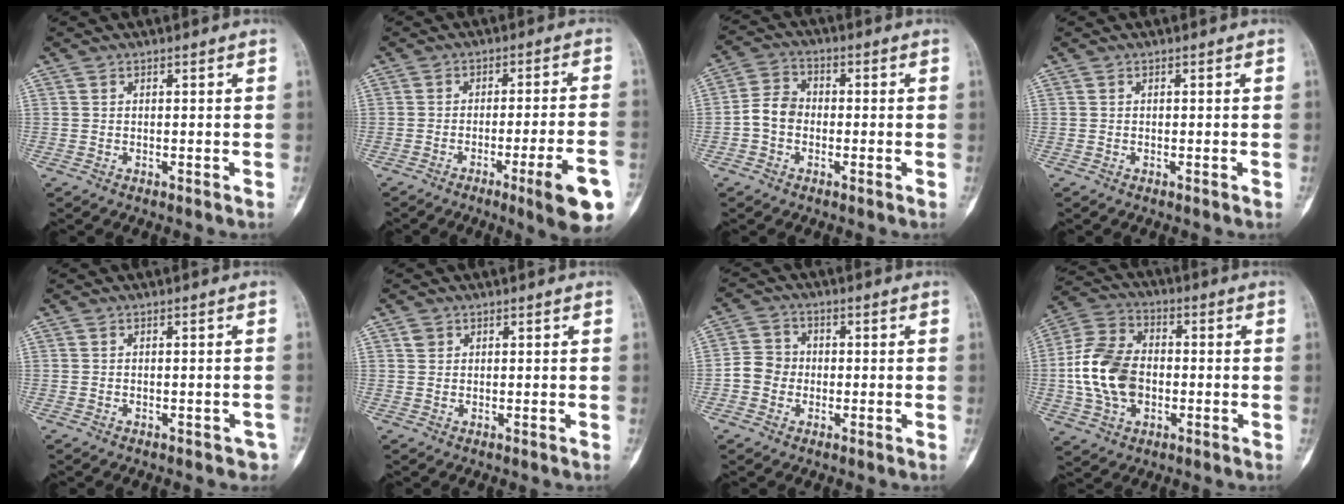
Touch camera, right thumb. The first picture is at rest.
{"total": 11.7, "force": [-5.4, 0.9, 10.3], "torque": [-0.141, 0.011, -0.071]}
{"total": 5.7, "force": [-1.3, 4.5, 3.2], "torque": [-0.048, 0.020, -0.036]}
{"total": 0.0}
{"total": 2.6, "force": [-1.9, 1.4, 1.1], "torque": [-0.003, 0.012, -0.018]}
{"total": 1.4, "force": [0.7, 1.1, 0.4], "torque": [0.001, 0.000, 0.011]}
{"total": 5.2, "force": [-0.9, 4.8, 1.9], "torque": [-0.015, 0.015, -0.028]}
{"total": 14.3, "force": [-1.5, 9.9, 10.2], "torque": [-0.189, 0.023, -0.030]}